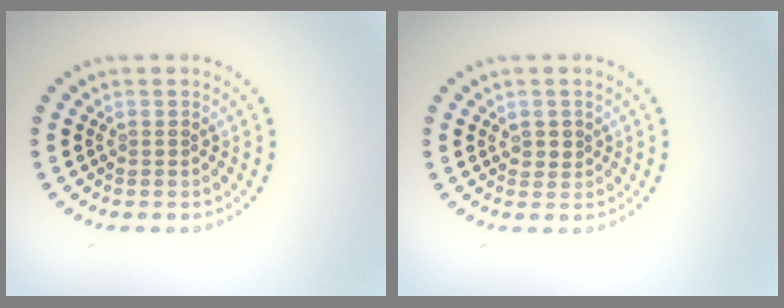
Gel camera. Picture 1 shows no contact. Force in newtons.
{"total": 1.2, "press": 1.2, "slide": 0.3}